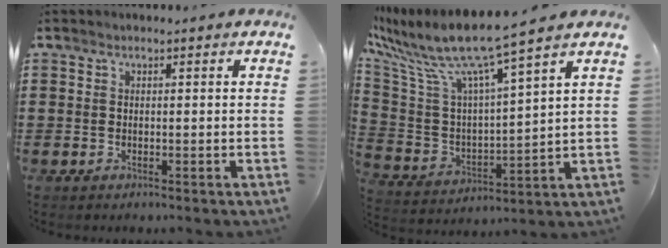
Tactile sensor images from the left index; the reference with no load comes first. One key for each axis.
{"total": 9.6, "fx": 7.7, "fy": -0.1, "fz": 5.7, "tx": -0.147, "ty": -0.058, "tz": 0.123}